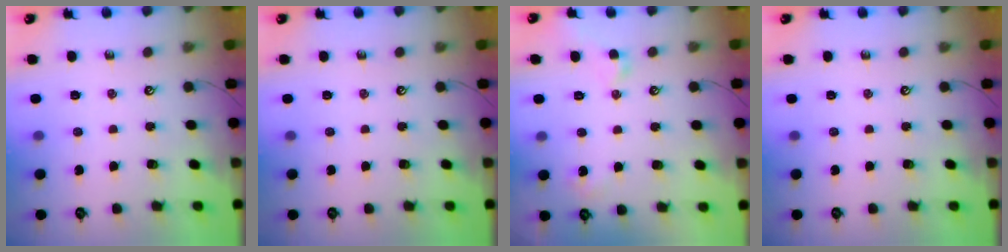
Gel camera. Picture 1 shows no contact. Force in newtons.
{"total": 0.0}
{"total": 2.3, "press": 2.2, "slide": 0.6}
{"total": 0.0}